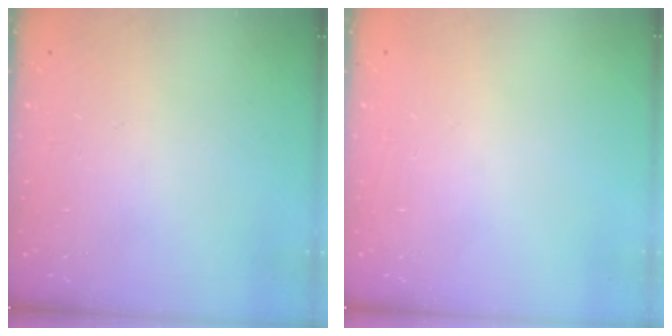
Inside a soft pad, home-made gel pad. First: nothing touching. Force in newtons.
{"total": 0.0}